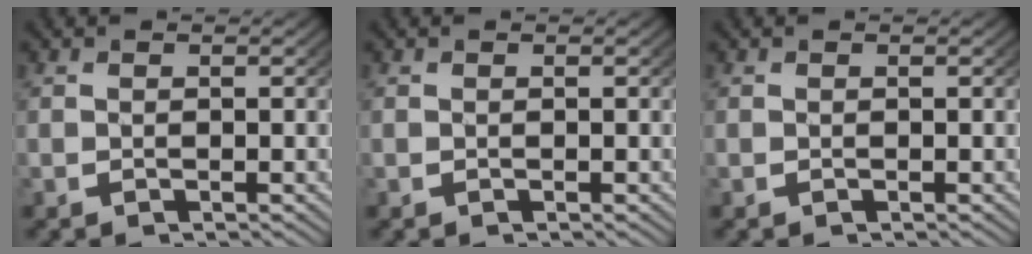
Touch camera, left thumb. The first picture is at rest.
{"total": 0.0}
{"total": 0.0}